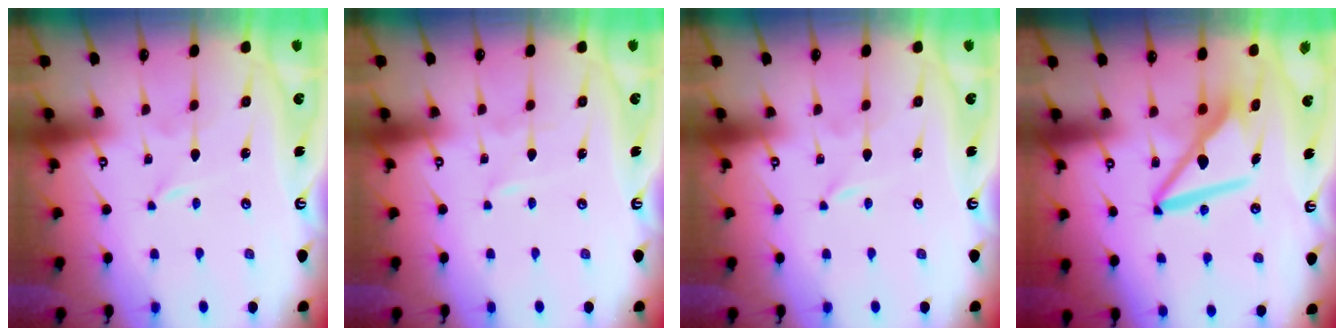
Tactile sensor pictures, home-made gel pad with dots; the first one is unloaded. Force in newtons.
{"total": 0.0}
{"total": 0.0}
{"total": 10.1, "press": 10.1, "slide": 0.9}